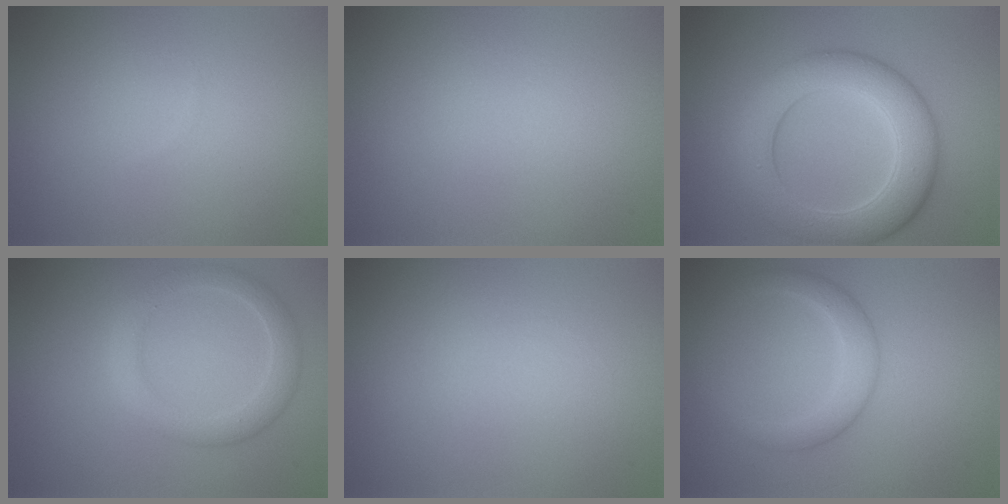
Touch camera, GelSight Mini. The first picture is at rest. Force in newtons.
{"total": 0.0}
{"total": 7.2, "press": 7.2, "slide": 0.0}
{"total": 2.9, "press": 2.9, "slide": 0.2}
{"total": 0.0}
{"total": 2.6, "press": 2.6, "slide": 0.1}